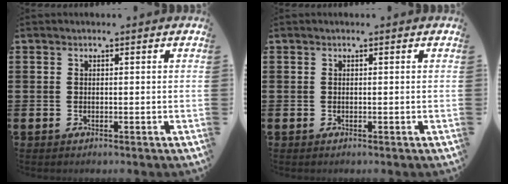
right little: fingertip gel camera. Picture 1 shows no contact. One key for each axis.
{"total": 0.0}